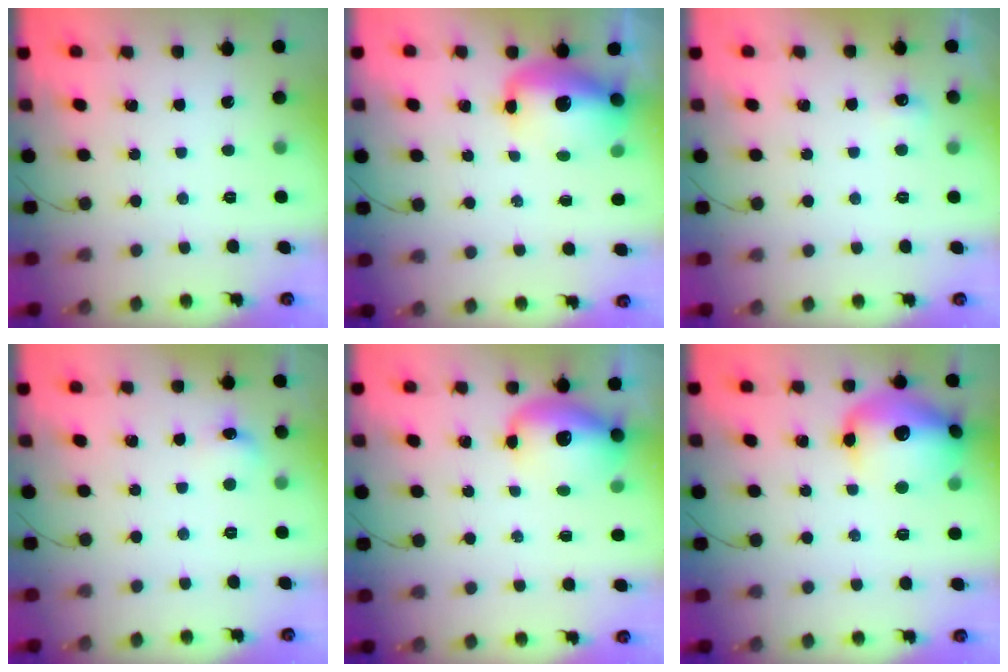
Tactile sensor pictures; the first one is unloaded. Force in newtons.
{"total": 11.9, "press": 11.5, "slide": 2.8}
{"total": 8.9, "press": 3.0, "slide": 8.4}
{"total": 6.2, "press": 6.0, "slide": 1.7}
{"total": 11.4, "press": 11.1, "slide": 2.5}
{"total": 17.6, "press": 17.5, "slide": 1.8}